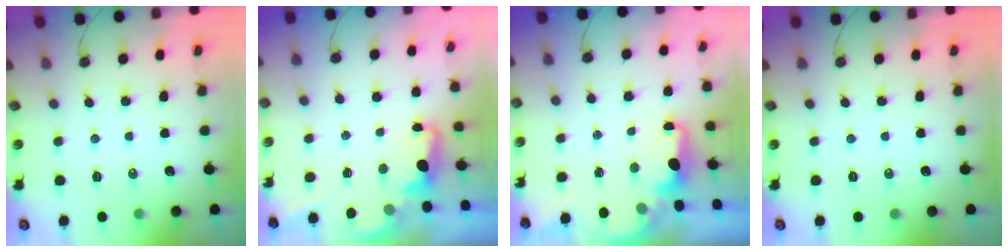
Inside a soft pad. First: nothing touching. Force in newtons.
{"total": 2.1, "press": 2.1, "slide": 0.5}
{"total": 1.9, "press": 1.7, "slide": 0.7}
{"total": 0.0}